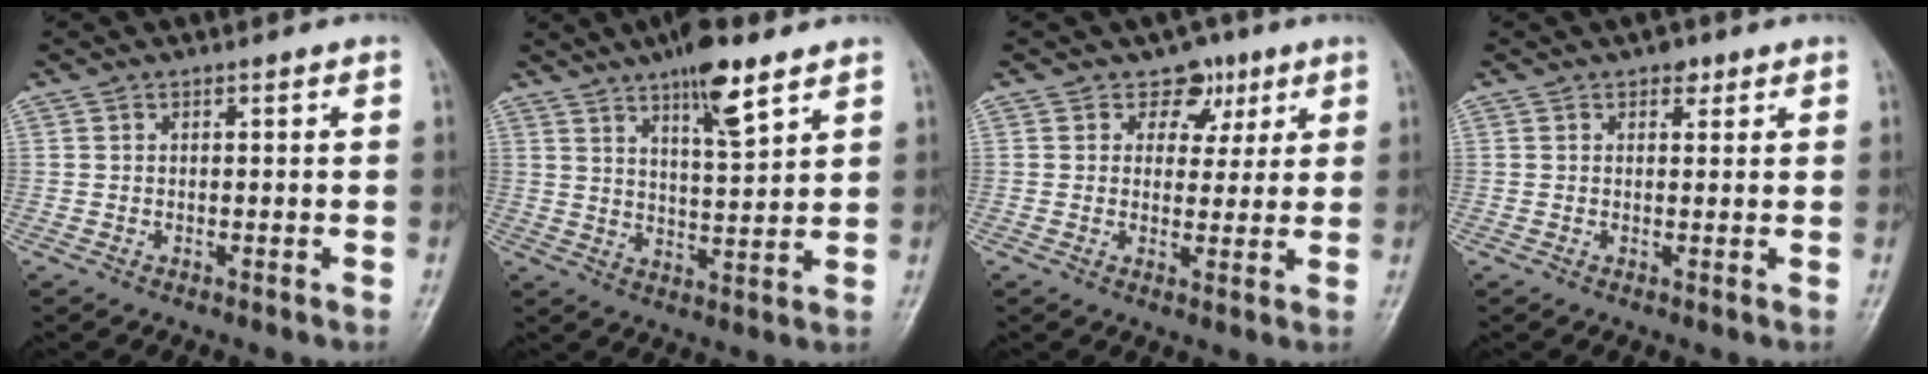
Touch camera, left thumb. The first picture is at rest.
{"total": 10.0, "force": [6.4, 2.4, 7.3], "torque": [-0.107, -0.035, 0.105]}
{"total": 5.6, "force": [2.8, 4.5, 1.6], "torque": [0.014, -0.005, 0.037]}
{"total": 2.0, "force": [1.2, 1.4, 0.9], "torque": [0.001, -0.003, 0.011]}